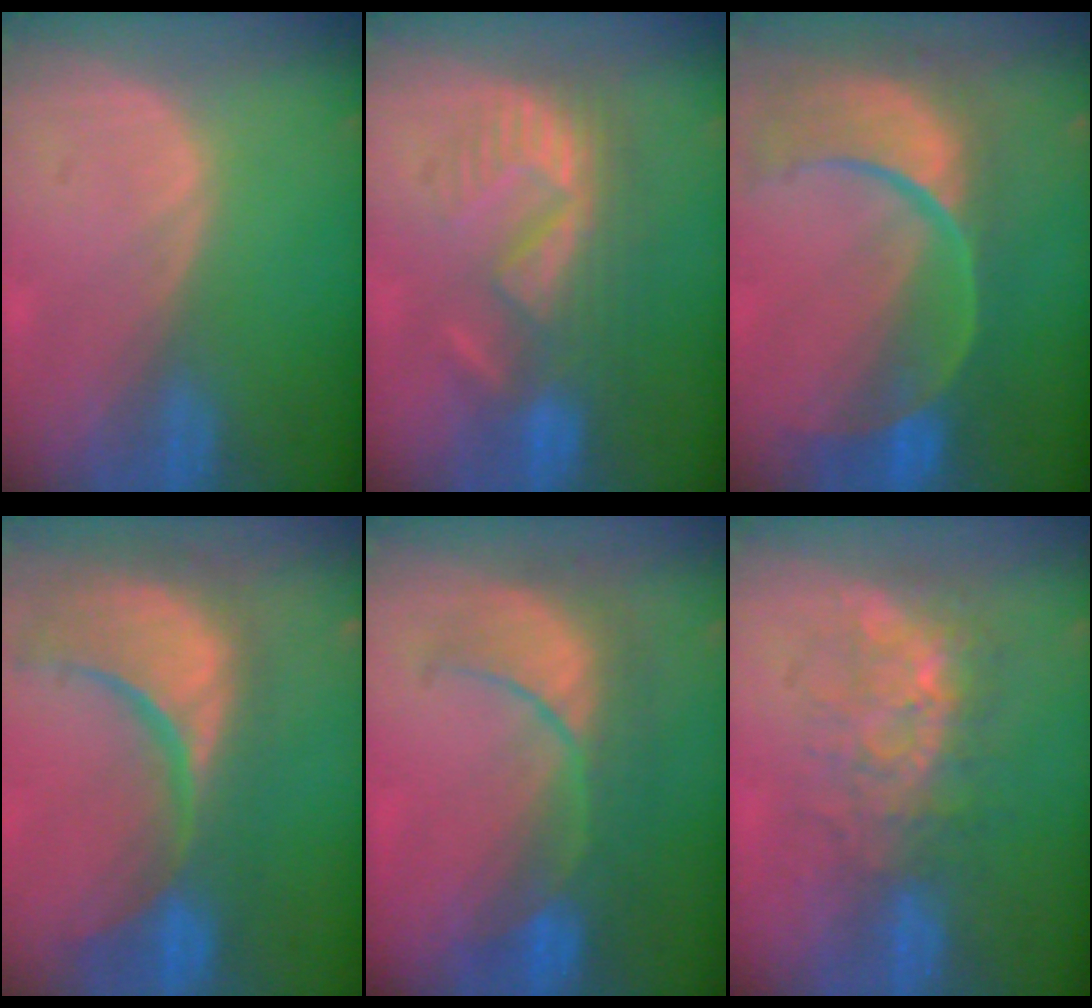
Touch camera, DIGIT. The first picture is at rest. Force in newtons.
{"total": 9.0, "press": 8.4, "slide": 3.2}
{"total": 12.6, "press": 10.1, "slide": 7.4}
{"total": 14.9, "press": 12.0, "slide": 8.9}
{"total": 8.4, "press": 8.3, "slide": 0.7}
{"total": 8.4, "press": 7.5, "slide": 3.7}